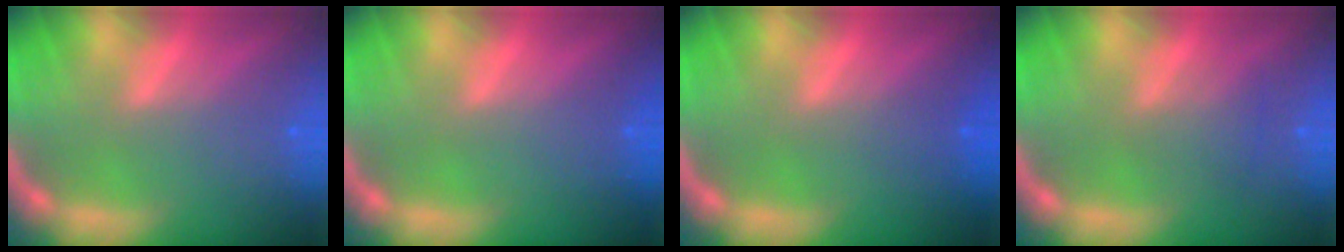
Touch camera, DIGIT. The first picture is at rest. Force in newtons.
{"total": 0.0}
{"total": 1.0}
{"total": 2.0}